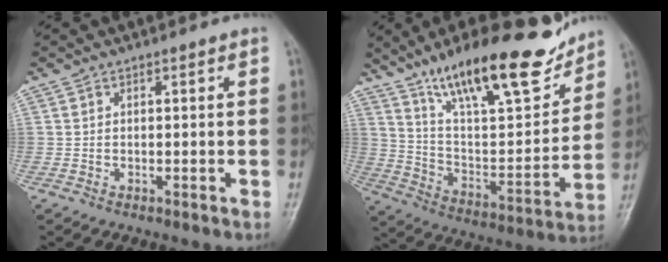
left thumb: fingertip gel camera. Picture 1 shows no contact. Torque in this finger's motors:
{"motor_torque": [0.19, 0.19, 1.45, -1.32, 0.11]}